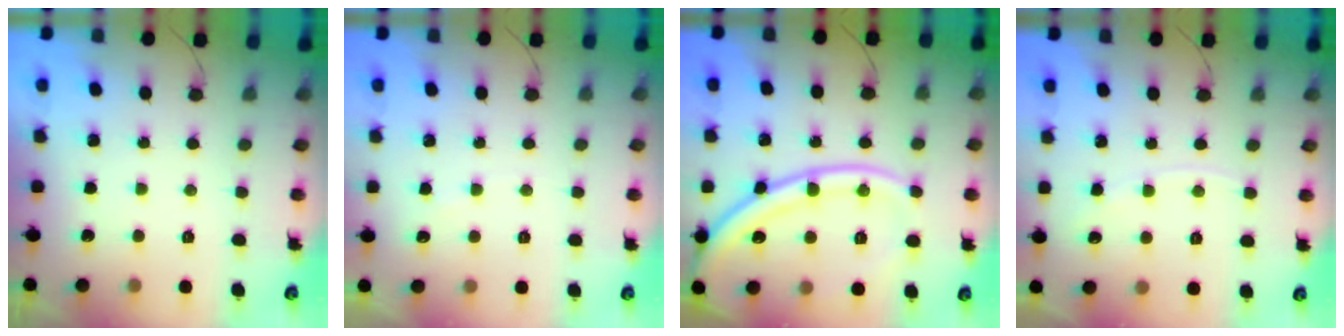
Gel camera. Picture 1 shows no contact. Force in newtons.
{"total": 2.9, "press": 2.9, "slide": 0.5}
{"total": 20.5, "press": 20.4, "slide": 2.2}
{"total": 5.9, "press": 5.9, "slide": 0.9}